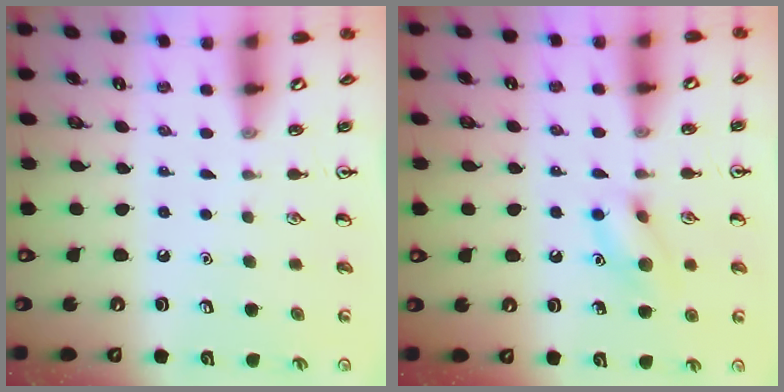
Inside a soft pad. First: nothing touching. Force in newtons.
{"total": 10.0, "press": 10.0, "slide": 0.6}